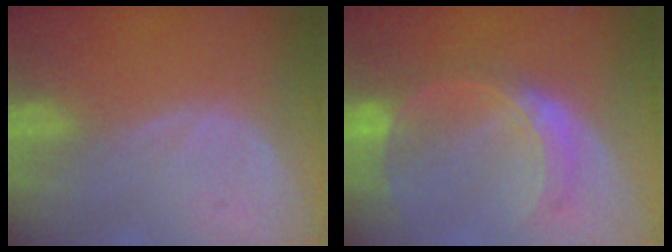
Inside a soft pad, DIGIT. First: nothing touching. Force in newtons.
{"total": 7.6, "press": 6.6, "slide": 3.7}